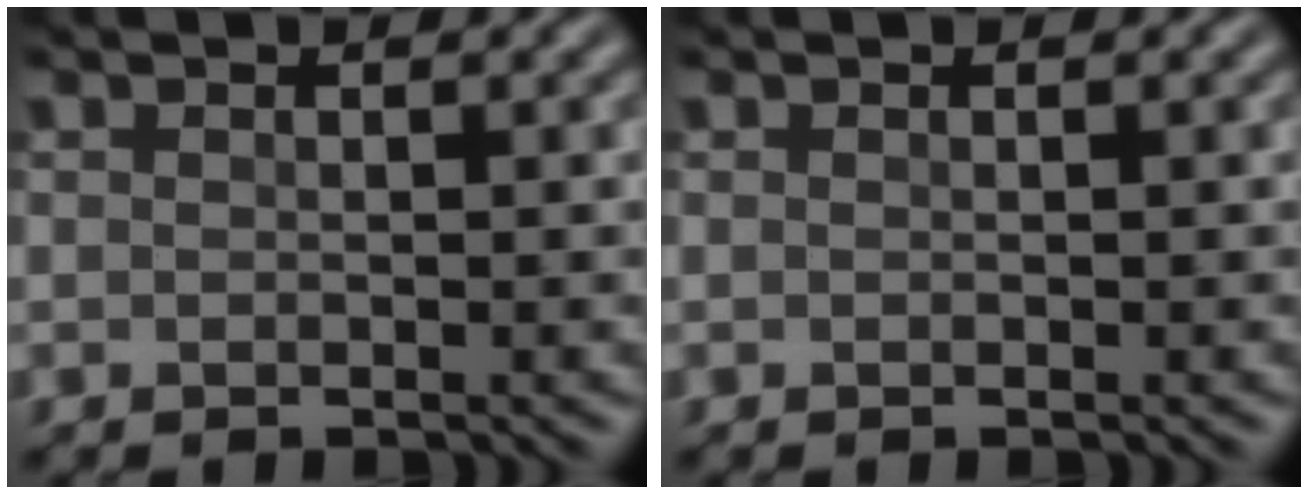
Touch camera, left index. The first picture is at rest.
{"total": 0.0}